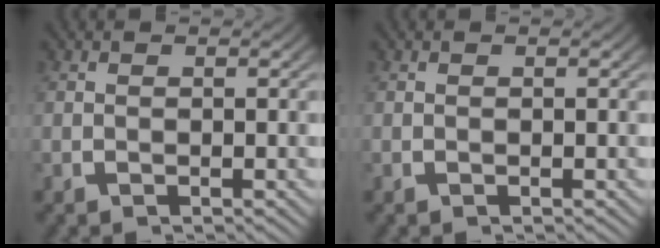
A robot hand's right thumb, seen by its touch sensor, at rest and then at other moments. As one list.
[{"total": 0.0}]